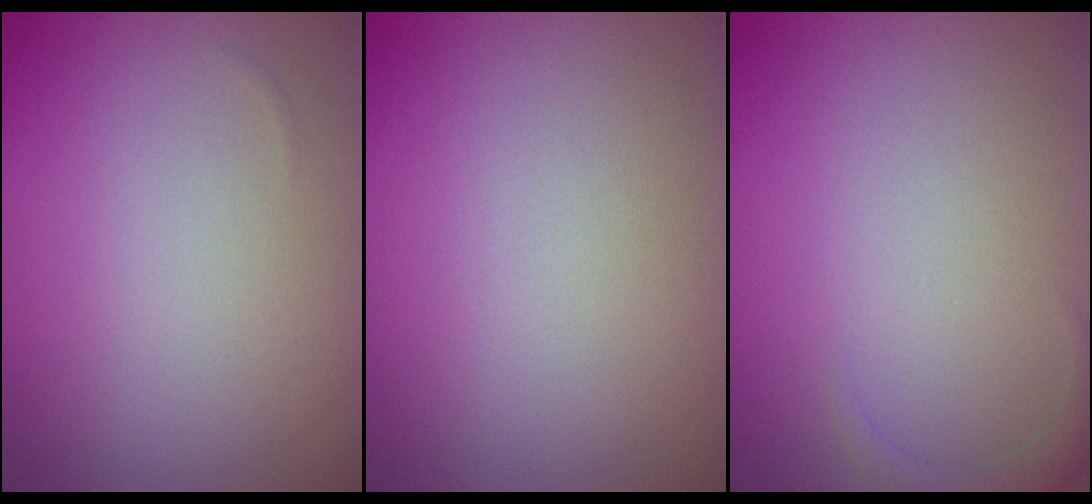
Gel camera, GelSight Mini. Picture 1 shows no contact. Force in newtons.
{"total": 0.0}
{"total": 1.4, "press": 1.4, "slide": 0.1}